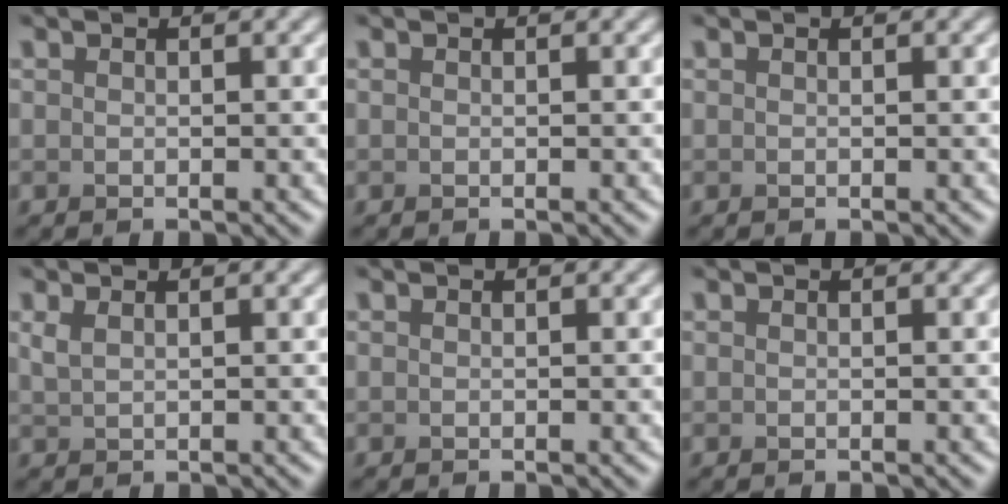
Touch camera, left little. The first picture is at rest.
{"total": 0.0}
{"total": 0.0}
{"total": 1.1, "force": [0.7, 0.5, 0.8], "torque": [-0.019, 0.002, 0.018]}
{"total": 0.0}
{"total": 0.0}